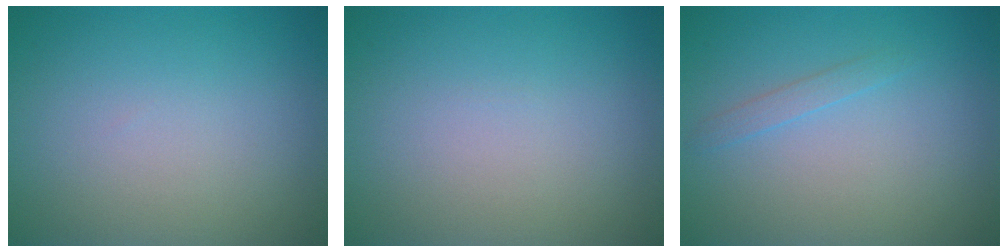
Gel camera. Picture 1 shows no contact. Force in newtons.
{"total": 0.0}
{"total": 0.9, "press": 0.9, "slide": 0.1}